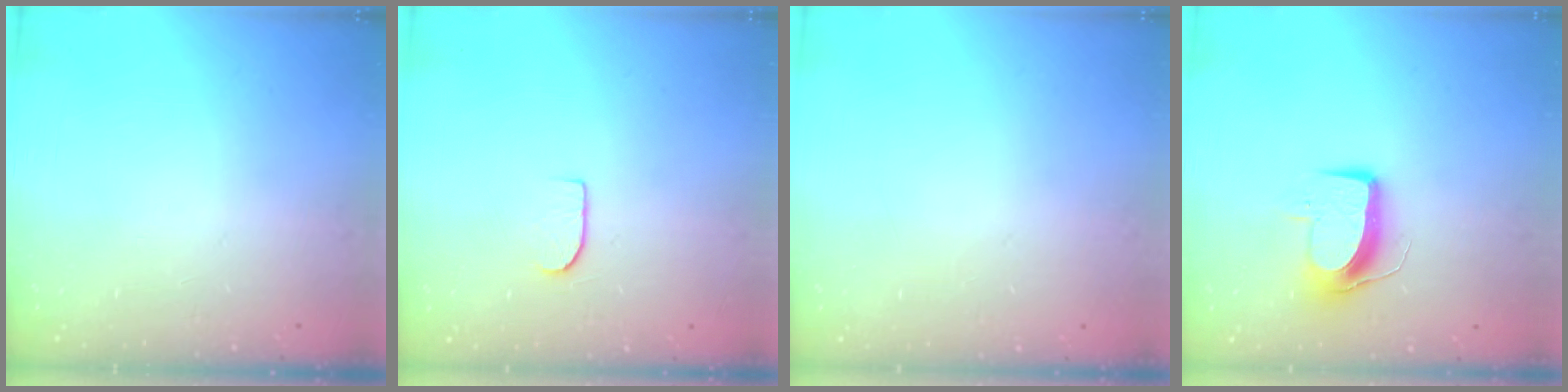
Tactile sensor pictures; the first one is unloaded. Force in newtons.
{"total": 5.5, "press": 5.5, "slide": 0.6}
{"total": 0.0}
{"total": 9.7, "press": 9.7, "slide": 0.3}